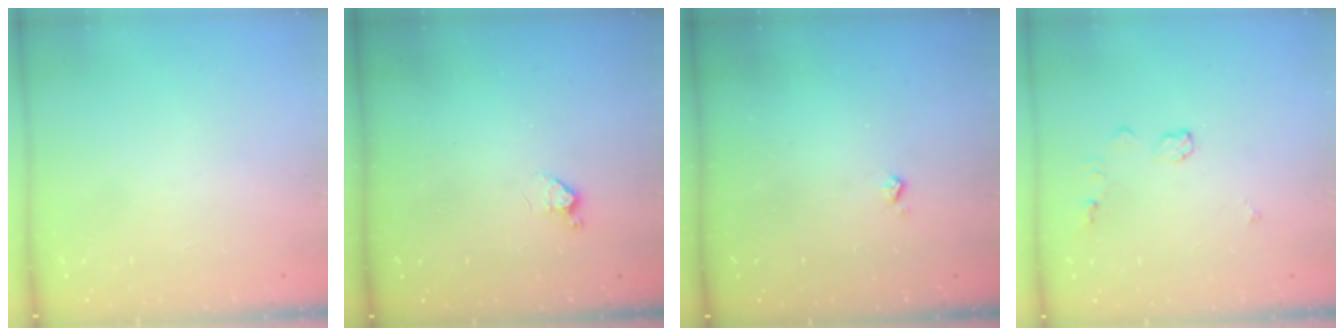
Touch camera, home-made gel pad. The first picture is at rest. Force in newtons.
{"total": 6.4, "press": 6.4, "slide": 0.7}
{"total": 2.7, "press": 2.7, "slide": 0.4}
{"total": 5.7, "press": 5.7, "slide": 0.5}